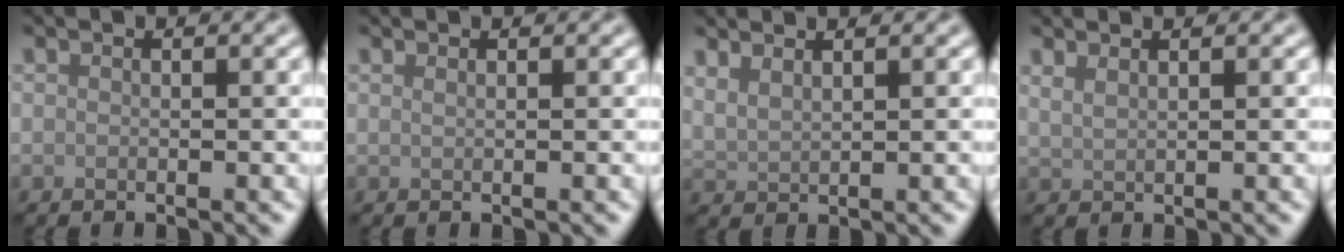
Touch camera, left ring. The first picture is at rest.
{"total": 0.8, "force": [0.5, 0.3, 0.5], "torque": [-0.003, -0.003, 0.003]}
{"total": 1.9, "force": [1.6, 0.6, 0.9], "torque": [-0.018, 0.005, 0.033]}
{"total": 1.6, "force": [1.2, 0.6, 0.8], "torque": [-0.012, 0.001, 0.020]}